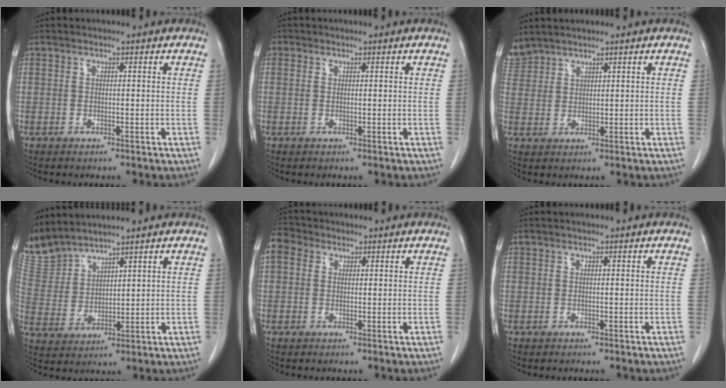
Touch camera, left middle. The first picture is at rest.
{"total": 0.8, "force": [0.3, 0.8, 0.0], "torque": [0.009, 0.001, 0.003]}
{"total": 3.2, "force": [3.1, 0.5, -0.3], "torque": [-0.002, 0.011, 0.071]}
{"total": 7.9, "force": [7.9, 0.5, 0.4], "torque": [-0.033, 0.010, 0.179]}
{"total": 3.7, "force": [1.6, 2.9, 1.7], "torque": [-0.043, 0.022, 0.032]}
{"total": 0.0}